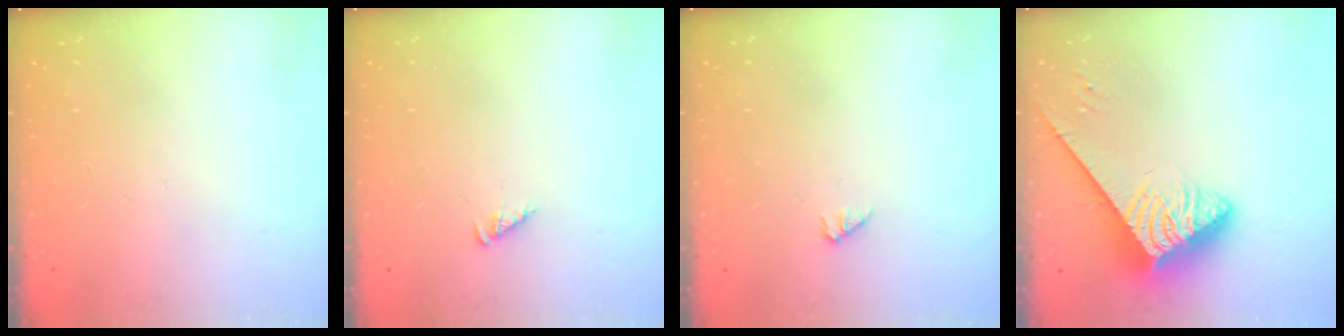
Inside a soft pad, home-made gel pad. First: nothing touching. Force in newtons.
{"total": 2.4, "press": 2.4, "slide": 0.5}
{"total": 0.0}
{"total": 4.8, "press": 4.8, "slide": 0.7}